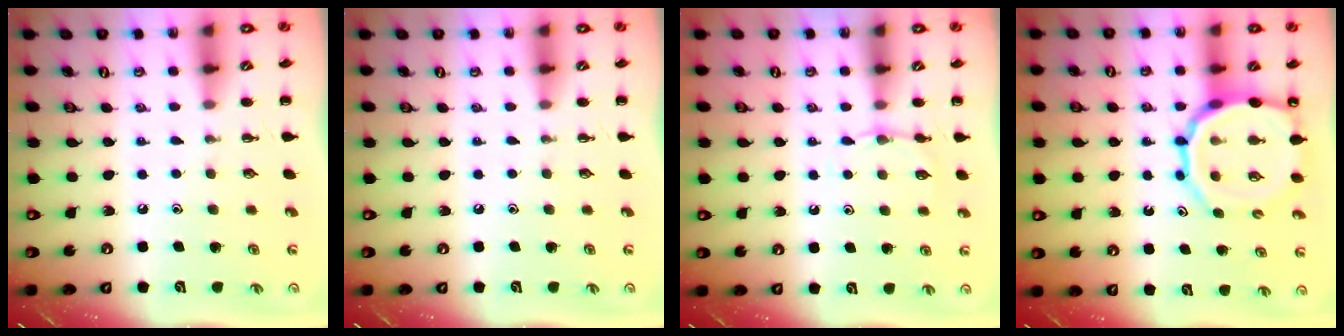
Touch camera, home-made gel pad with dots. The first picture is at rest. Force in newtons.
{"total": 0.0}
{"total": 4.9, "press": 4.7, "slide": 1.5}
{"total": 13.7, "press": 13.5, "slide": 2.6}